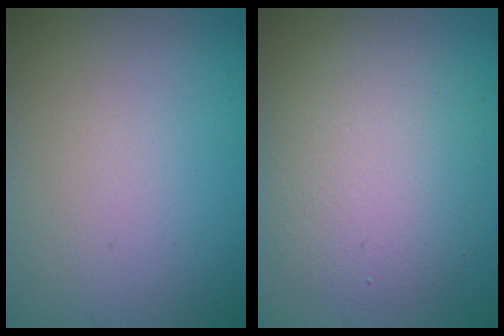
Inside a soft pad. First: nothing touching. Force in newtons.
{"total": 5.6, "press": 5.6, "slide": 0.5}